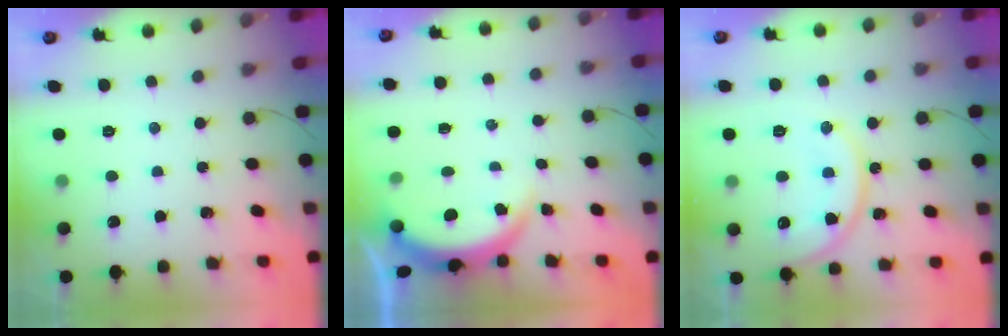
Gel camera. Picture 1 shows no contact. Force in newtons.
{"total": 3.6, "press": 3.6, "slide": 0.6}
{"total": 12.3, "press": 12.2, "slide": 0.9}